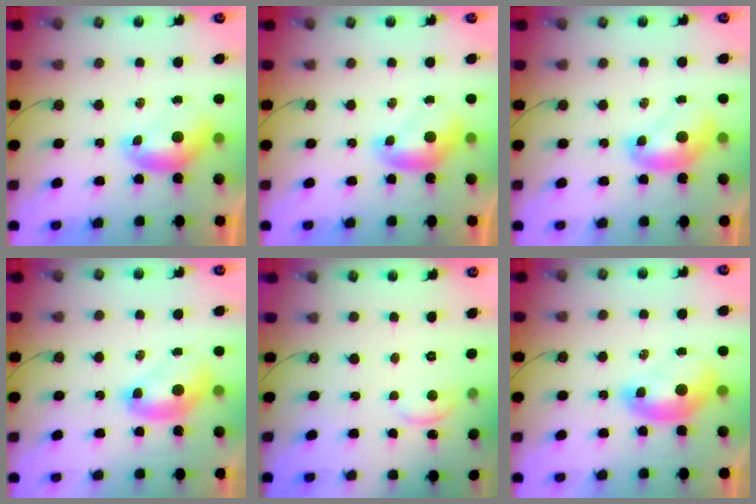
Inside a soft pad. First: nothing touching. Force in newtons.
{"total": 0.0}
{"total": 1.8, "press": 1.8, "slide": 0.3}
{"total": 2.7, "press": 2.7, "slide": 0.1}
{"total": 1.2, "press": 1.1, "slide": 0.5}
{"total": 2.6, "press": 2.5, "slide": 0.6}